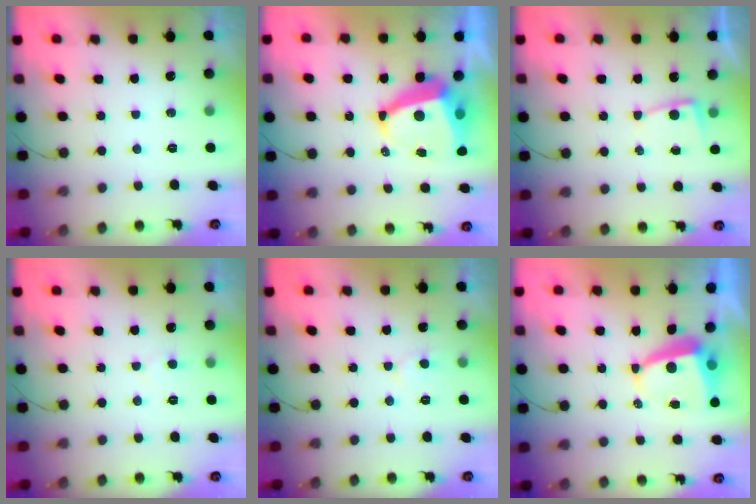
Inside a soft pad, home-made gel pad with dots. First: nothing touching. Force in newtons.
{"total": 10.2, "press": 10.1, "slide": 1.4}
{"total": 3.2, "press": 3.2, "slide": 0.4}
{"total": 2.6, "press": 2.6, "slide": 0.2}
{"total": 3.6, "press": 3.6, "slide": 0.2}
{"total": 5.9, "press": 5.9, "slide": 0.8}